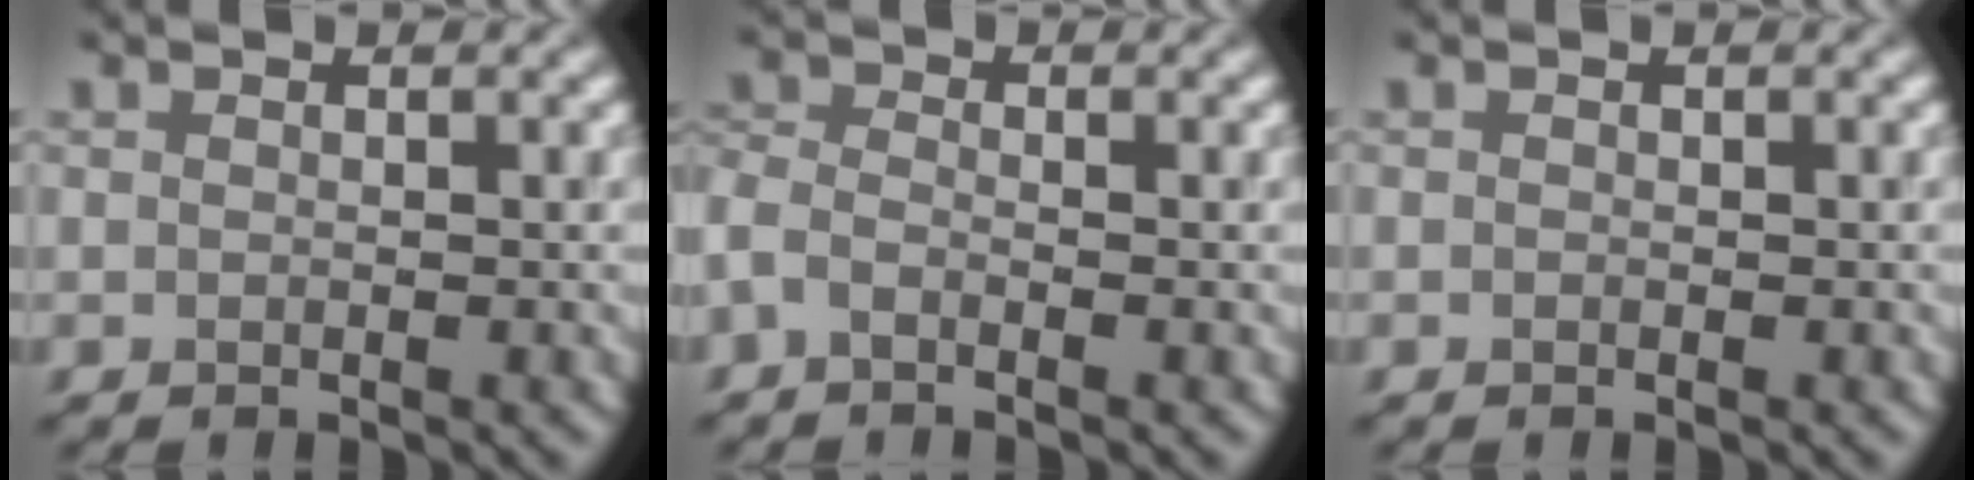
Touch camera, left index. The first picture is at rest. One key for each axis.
{"total": 2.1, "fx": -1.3, "fy": 1.1, "fz": 1.3, "tx": -0.033, "ty": 0.000, "tz": -0.041}
{"total": 0.0}